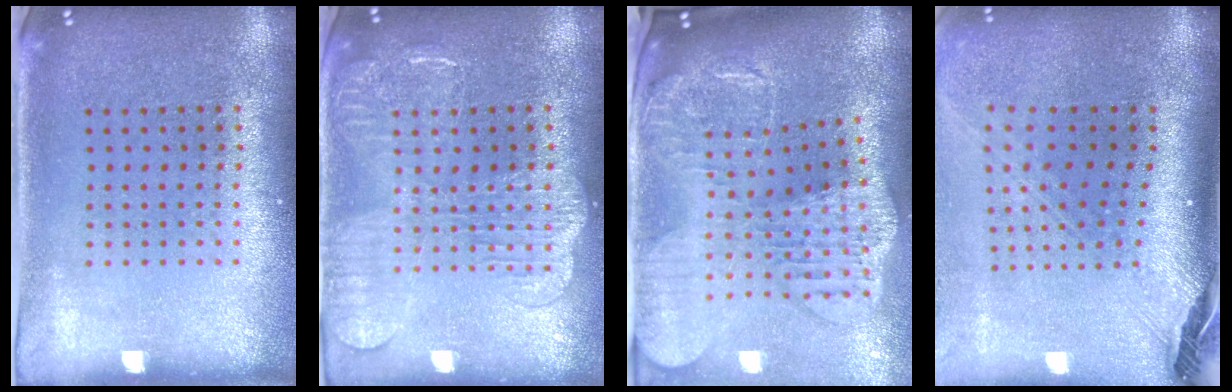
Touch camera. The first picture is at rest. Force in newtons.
{"total": 2.2, "press": 2.1, "slide": 0.4}
{"total": 3.3, "press": 2.6, "slide": 2.0}
{"total": 2.9, "press": 2.1, "slide": 2.0}